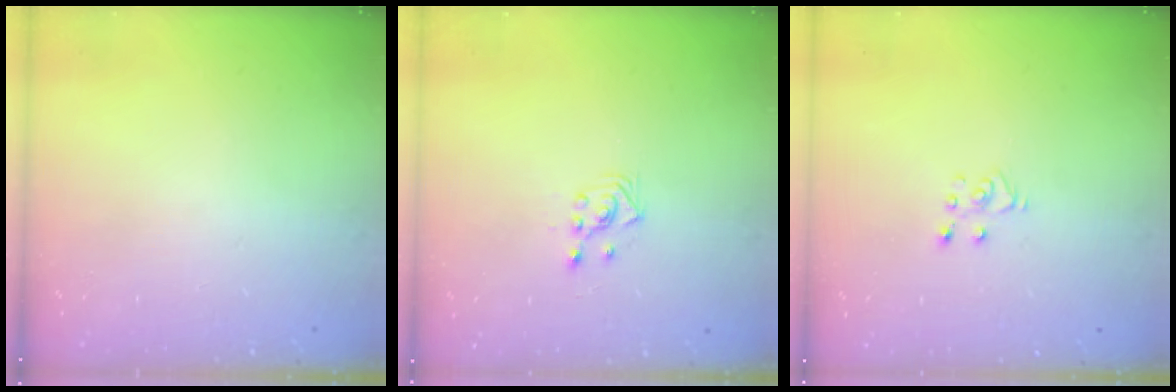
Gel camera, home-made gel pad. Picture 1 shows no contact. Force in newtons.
{"total": 2.9, "press": 2.7, "slide": 1.0}
{"total": 3.6, "press": 3.6, "slide": 0.2}